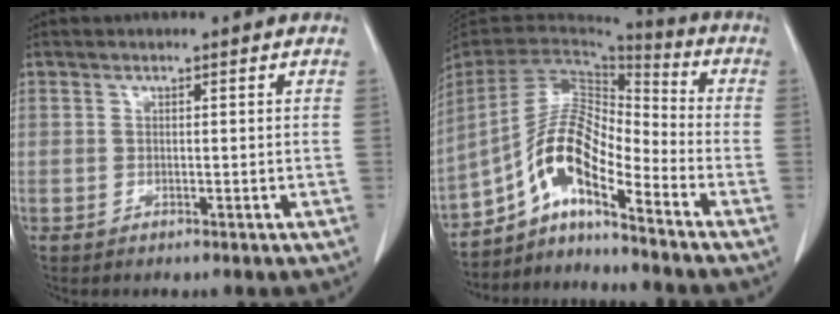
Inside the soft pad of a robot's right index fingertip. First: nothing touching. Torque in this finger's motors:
{"motor_torque": [1.51, -0.63, 0.46, 0.11]}